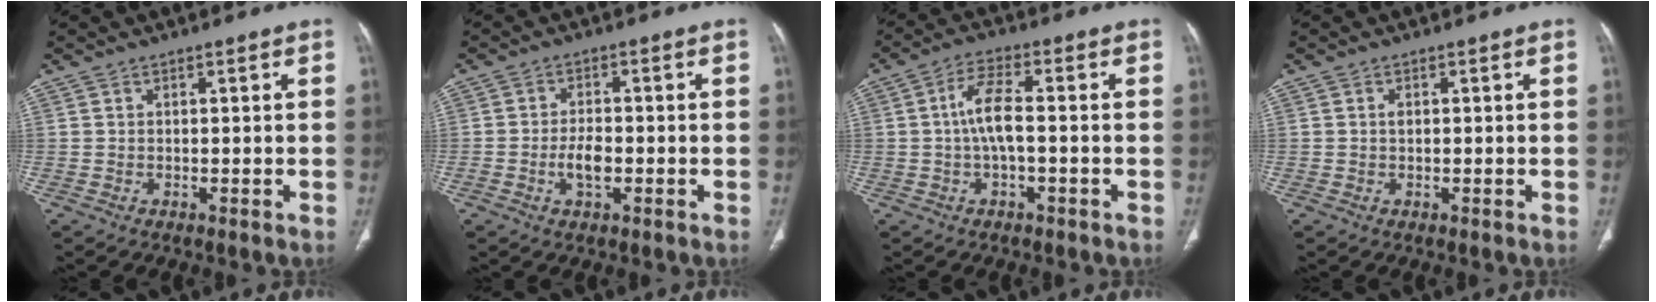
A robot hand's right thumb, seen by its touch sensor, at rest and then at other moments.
{"total": 4.1, "force": [-1.2, 2.1, 3.4], "torque": [-0.059, 0.006, -0.020]}
{"total": 6.1, "force": [-0.4, 2.3, 5.7], "torque": [-0.121, 0.019, -0.014]}
{"total": 0.8, "force": [0.1, 0.6, 0.6], "torque": [-0.010, 0.002, 0.003]}